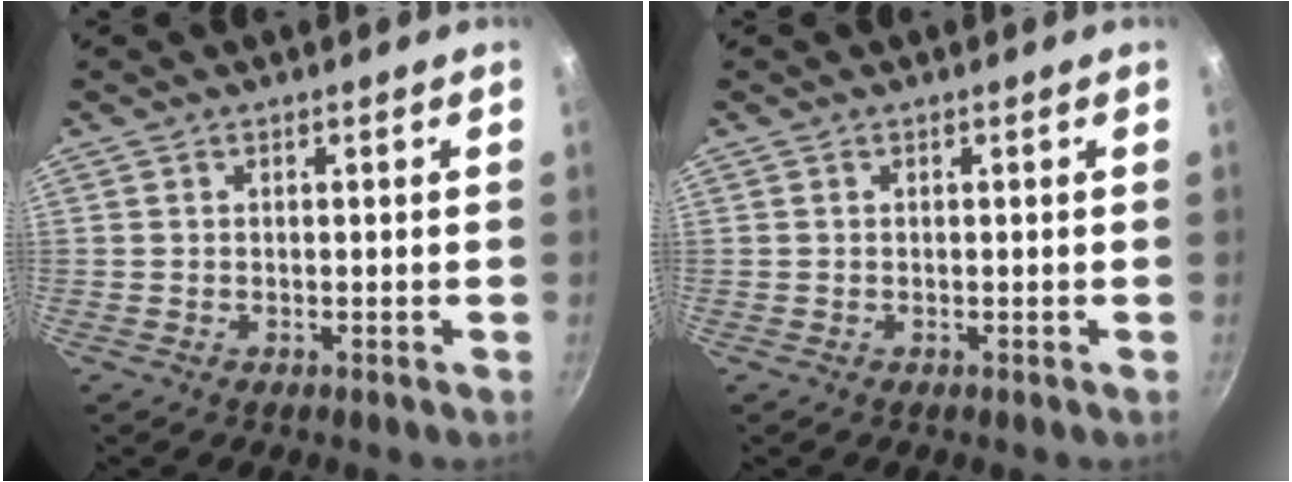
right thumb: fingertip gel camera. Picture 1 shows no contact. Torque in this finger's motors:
{"motor_torque": [-0.32, 0.10, 0.04, -0.30, 0.00]}